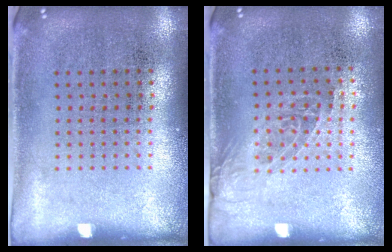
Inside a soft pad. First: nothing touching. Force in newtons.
{"total": 1.3, "press": 1.0, "slide": 0.8}